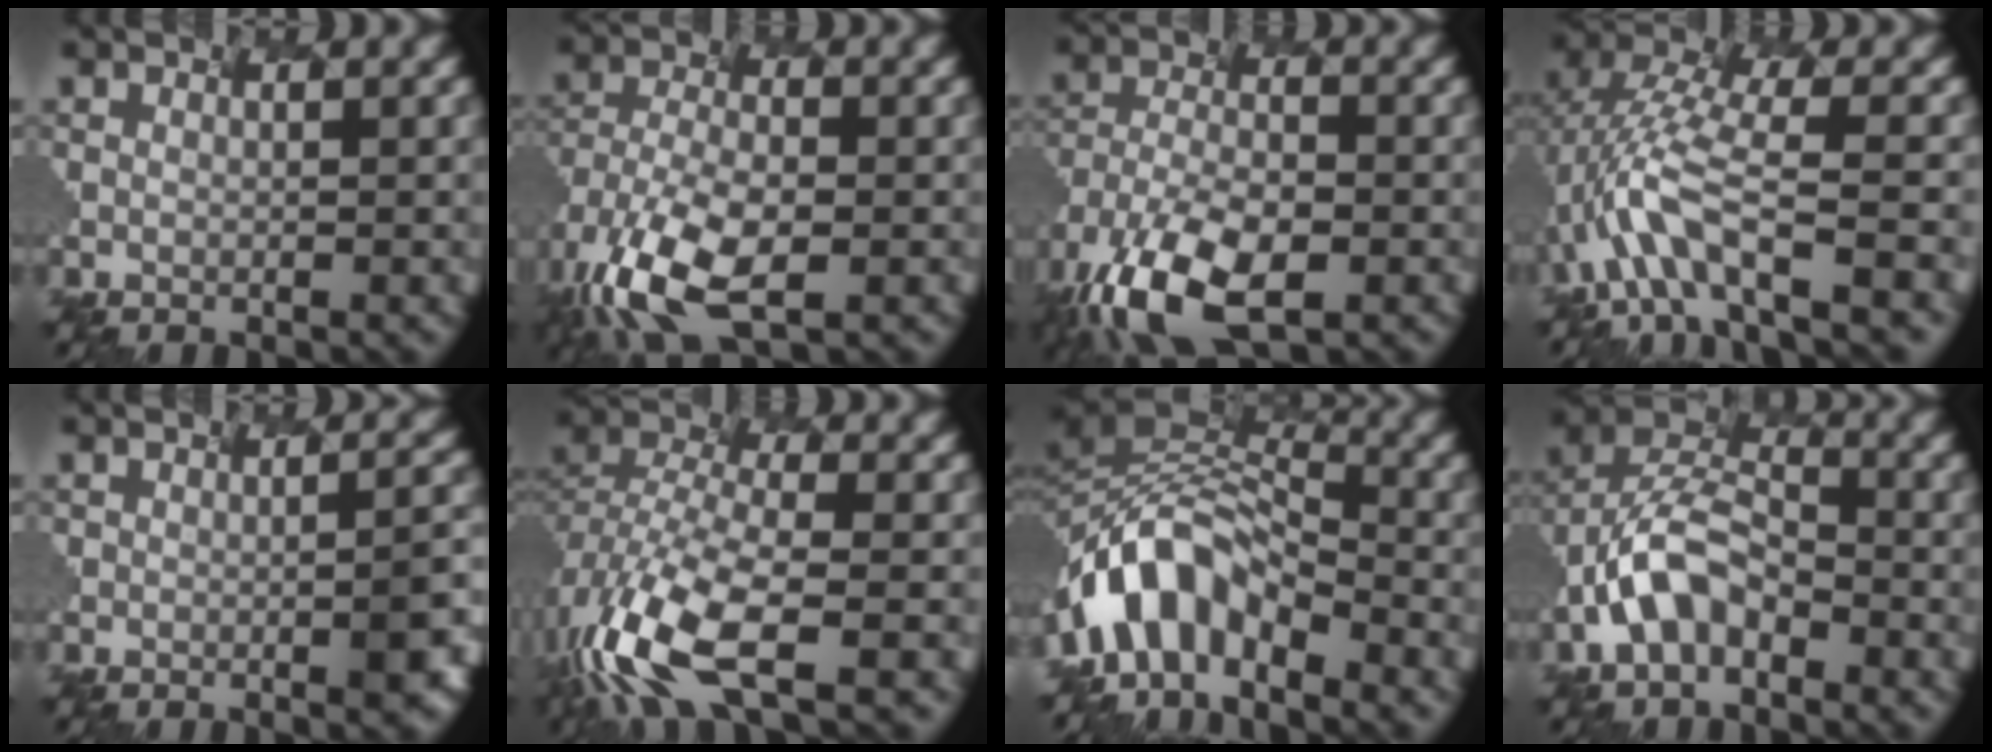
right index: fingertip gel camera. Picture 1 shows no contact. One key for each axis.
{"total": 10.4, "fx": -7.3, "fy": 3.9, "fz": 6.2, "tx": -0.164, "ty": -0.026, "tz": -0.097}
{"total": 12.3, "fx": -8.9, "fy": 5.0, "fz": 6.9, "tx": -0.170, "ty": -0.035, "tz": -0.116}
{"total": 6.3, "fx": -3.8, "fy": 1.0, "fz": 4.9, "tx": -0.122, "ty": 0.010, "tz": -0.045}
{"total": 4.9, "fx": -1.2, "fy": 1.5, "fz": 4.5, "tx": -0.018, "ty": 0.016, "tz": 0.006}
{"total": 9.9, "fx": -7.1, "fy": 2.8, "fz": 6.3, "tx": -0.167, "ty": -0.018, "tz": -0.105}
{"total": 7.0, "fx": -6.1, "fy": 2.5, "fz": 2.6, "tx": -0.063, "ty": 0.006, "tz": -0.094}
{"total": 5.5, "fx": -4.2, "fy": 2.2, "fz": 2.6, "tx": -0.077, "ty": 0.011, "tz": -0.052}